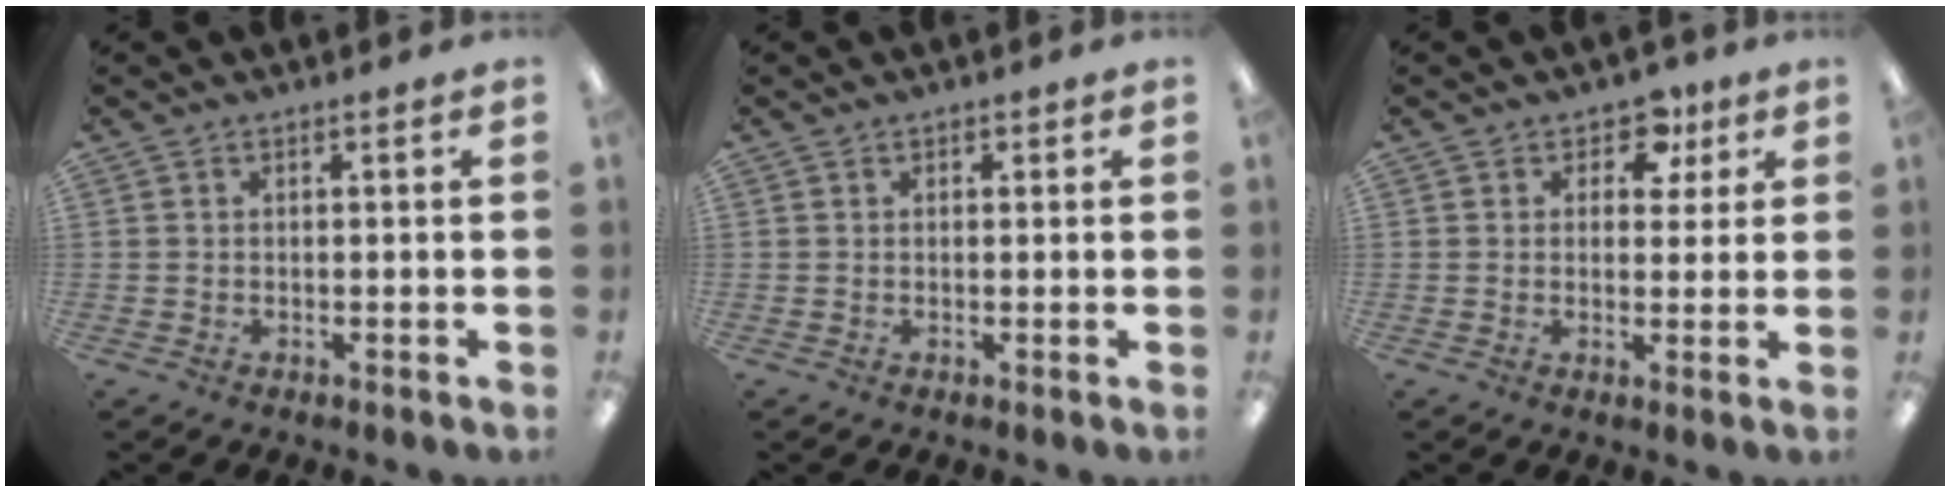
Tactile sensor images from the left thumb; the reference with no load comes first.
{"total": 0.7, "force": [0.4, 0.6, 0.1], "torque": [-0.001, 0.004, 0.007]}
{"total": 6.4, "force": [3.5, 4.4, 3.0], "torque": [-0.033, -0.007, 0.058]}